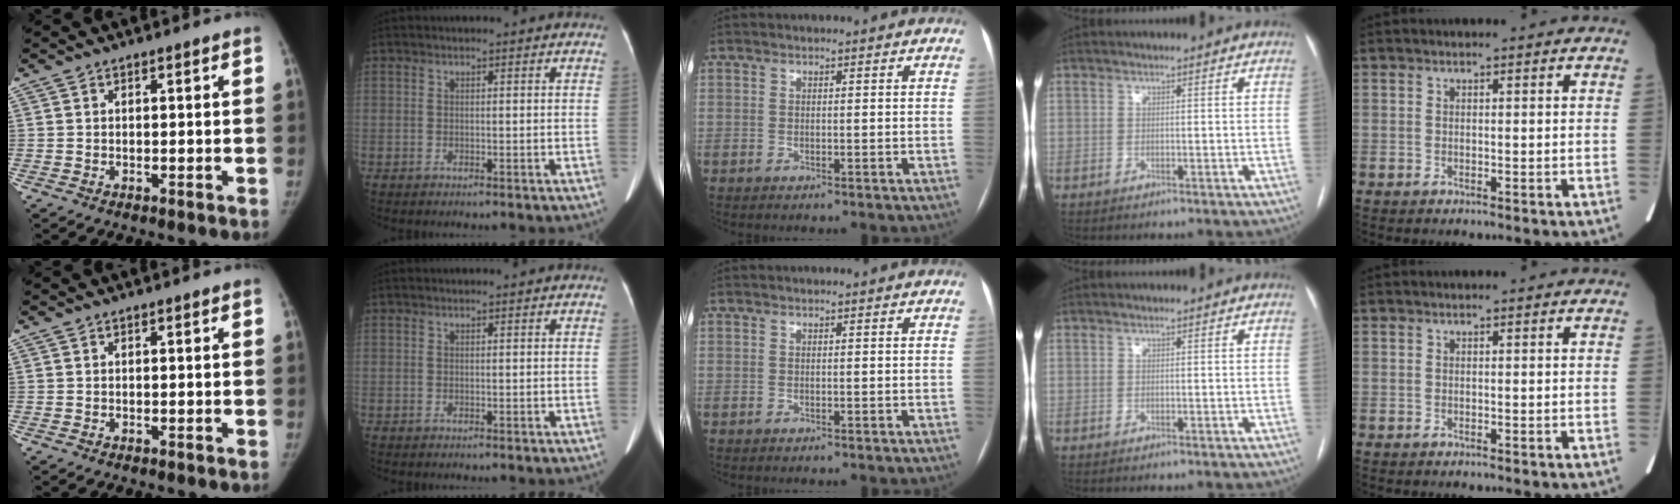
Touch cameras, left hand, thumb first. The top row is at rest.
{}